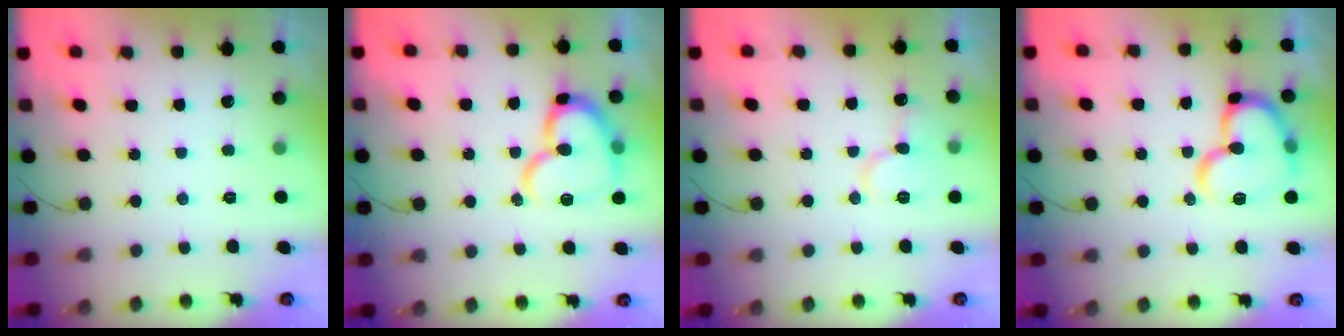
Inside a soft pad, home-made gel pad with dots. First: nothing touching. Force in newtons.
{"total": 16.1, "press": 16.1, "slide": 1.5}
{"total": 10.4, "press": 10.3, "slide": 1.4}
{"total": 16.0, "press": 15.9, "slide": 1.3}